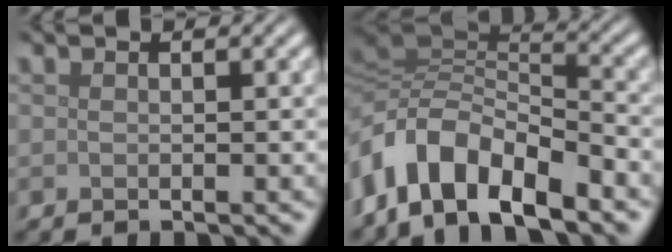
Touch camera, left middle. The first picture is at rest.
{"total": 9.4, "force": [-4.8, 4.5, 6.7], "torque": [-0.115, 0.008, -0.095]}